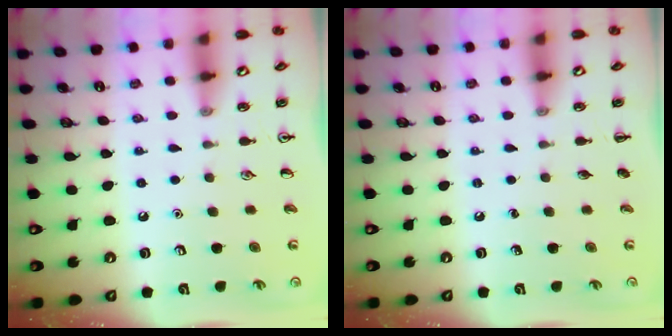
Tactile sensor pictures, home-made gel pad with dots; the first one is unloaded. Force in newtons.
{"total": 0.0}